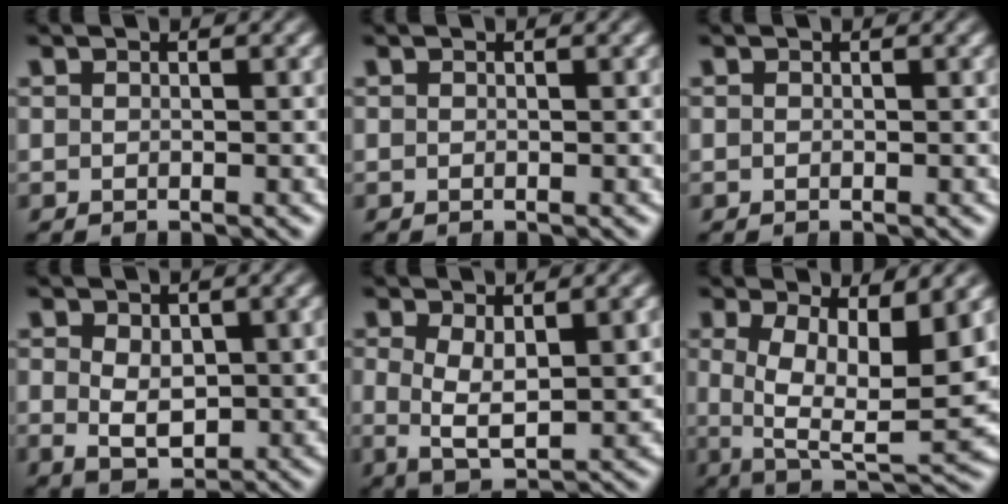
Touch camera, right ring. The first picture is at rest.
{"total": 0.0}
{"total": 0.0}
{"total": 4.2, "force": [-0.5, 2.8, 3.1], "torque": [-0.066, -0.032, 0.010]}
{"total": 5.2, "force": [-0.2, 3.2, 4.0], "torque": [-0.085, -0.027, 0.007]}
{"total": 9.1, "force": [-1.0, 4.8, 7.7], "torque": [-0.143, -0.056, 0.012]}